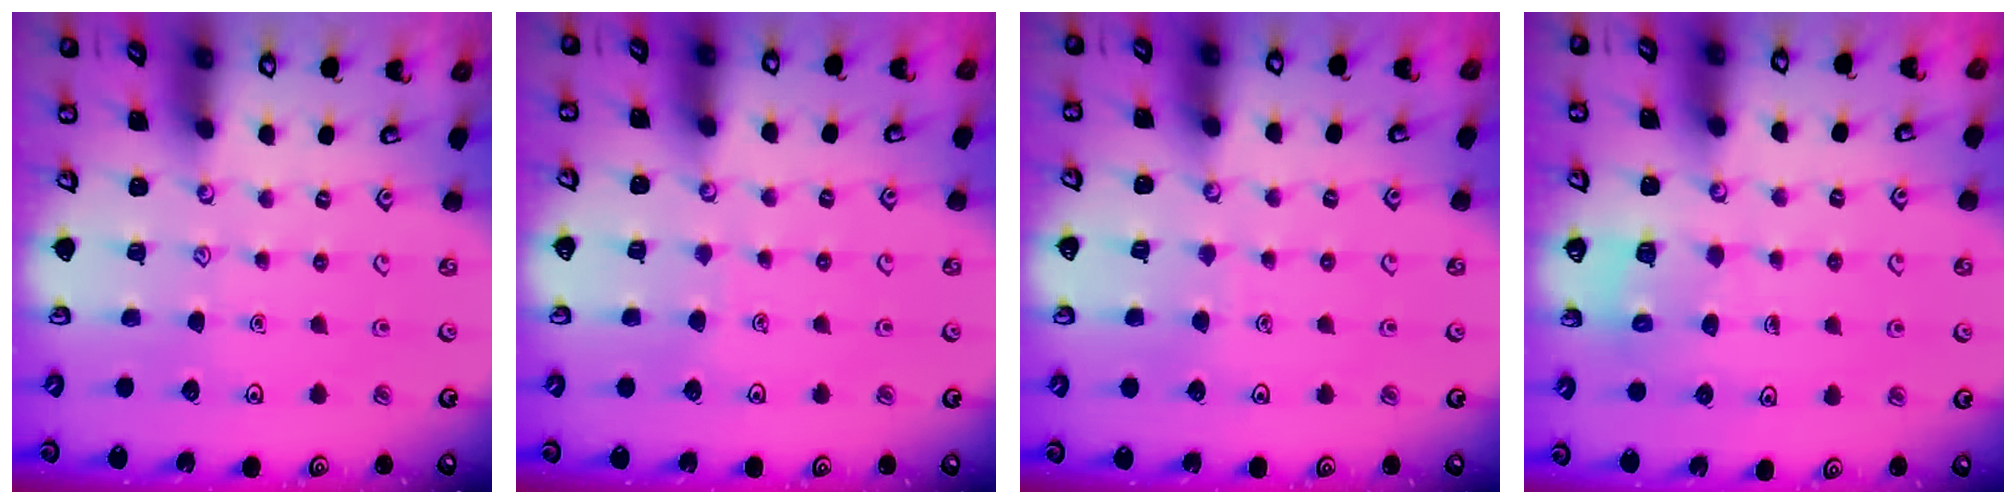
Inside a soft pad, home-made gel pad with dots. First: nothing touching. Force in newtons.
{"total": 1.5, "press": 1.5, "slide": 0.2}
{"total": 2.5, "press": 2.5, "slide": 0.3}
{"total": 5.5, "press": 5.5, "slide": 0.4}